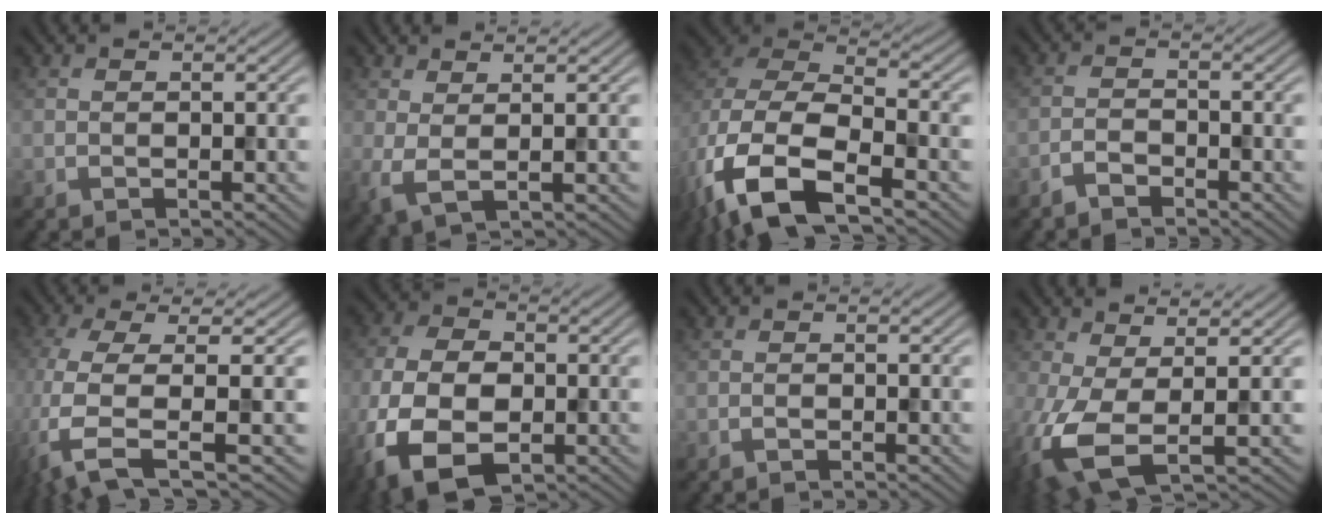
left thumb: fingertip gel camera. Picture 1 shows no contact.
{"total": 3.1, "force": [1.0, 0.9, 2.7], "torque": [-0.066, -0.004, 0.018]}
{"total": 13.2, "force": [-5.4, 7.2, 9.6], "torque": [-0.220, -0.033, -0.102]}
{"total": 2.1, "force": [-1.8, 0.7, 0.9], "torque": [-0.016, 0.002, -0.042]}
{"total": 8.3, "force": [-1.5, 2.3, 7.9], "torque": [-0.165, -0.006, -0.045]}
{"total": 11.9, "force": [-4.5, 7.4, 8.1], "torque": [-0.207, -0.032, -0.083]}
{"total": 0.5, "force": [-0.3, 0.2, 0.4], "torque": [-0.006, 0.000, -0.004]}
{"total": 8.0, "force": [-0.9, 3.3, 7.2], "torque": [-0.175, -0.010, -0.022]}